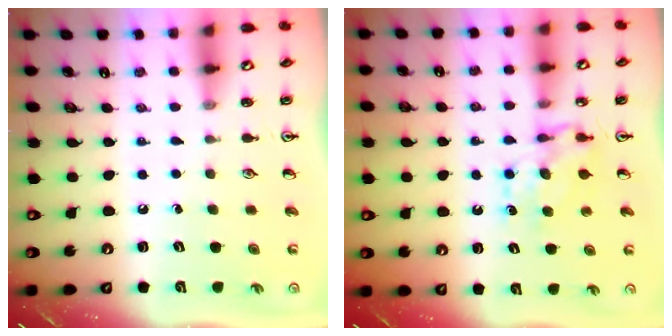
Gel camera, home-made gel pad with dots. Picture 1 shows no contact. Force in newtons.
{"total": 7.0, "press": 7.0, "slide": 0.5}